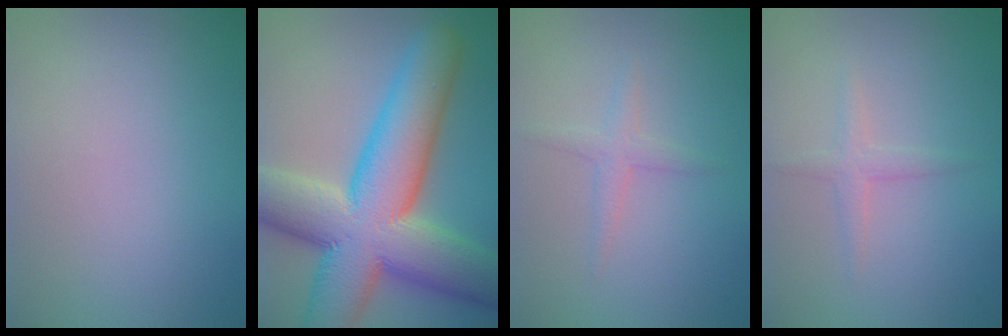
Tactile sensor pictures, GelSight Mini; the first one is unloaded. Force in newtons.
{"total": 14.7, "press": 14.7, "slide": 0.4}
{"total": 1.5, "press": 1.5, "slide": 0.1}
{"total": 1.4, "press": 1.4, "slide": 0.1}